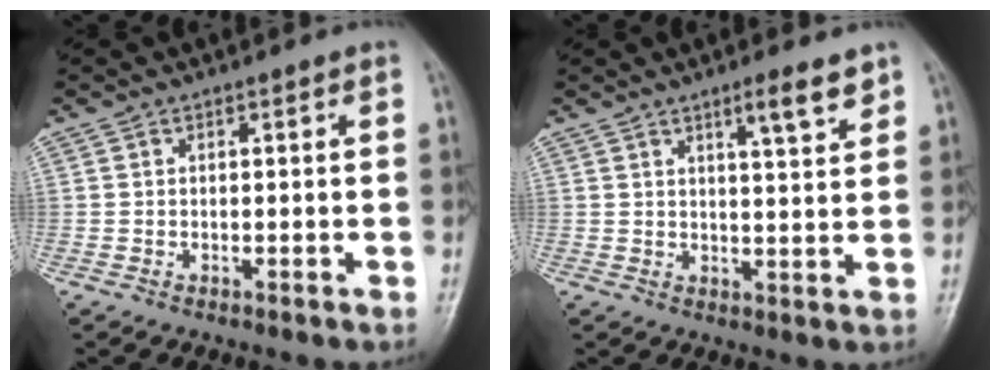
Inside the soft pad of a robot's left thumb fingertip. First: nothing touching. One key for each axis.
{"total": 5.4, "fx": 3.6, "fy": 0.9, "fz": 4.0, "tx": -0.050, "ty": -0.024, "tz": 0.055}